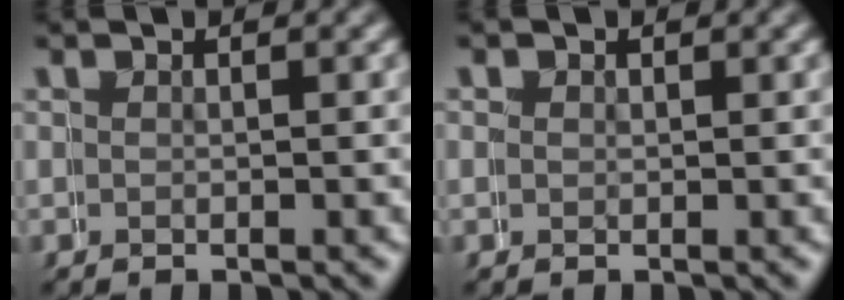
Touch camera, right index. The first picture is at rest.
{"total": 0.6, "force": [0.2, 0.3, -0.5], "torque": [0.004, -0.004, 0.002]}